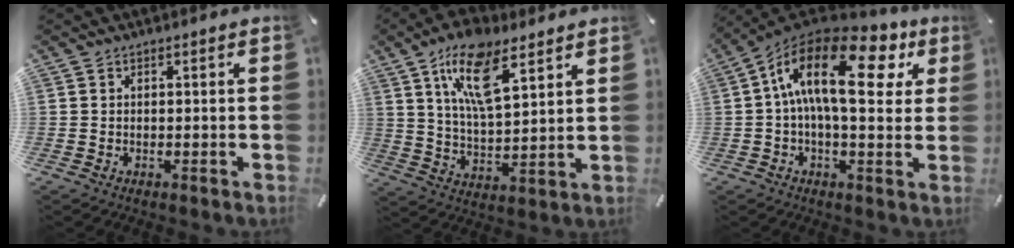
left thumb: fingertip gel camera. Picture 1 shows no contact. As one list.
[{"total": 14.7, "force": [9.0, 5.8, 10.0], "torque": [-0.197, -0.026, 0.158]}, {"total": 20.4, "force": [5.8, 9.4, 17.1], "torque": [-0.313, -0.024, 0.084]}]